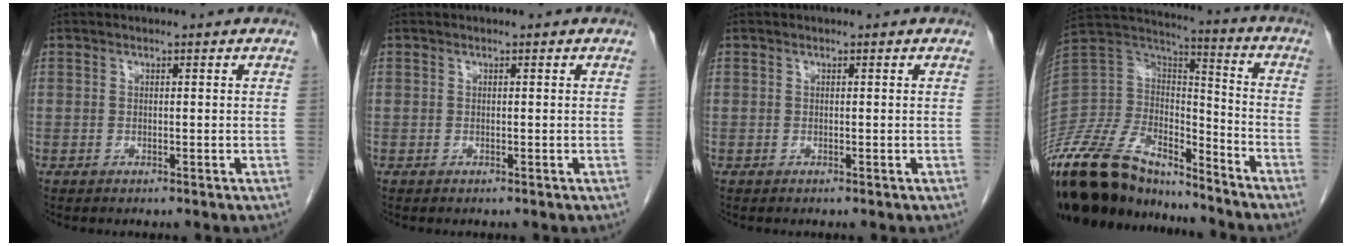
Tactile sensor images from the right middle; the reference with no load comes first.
{"total": 0.0}
{"total": 0.0}
{"total": 26.4, "force": [-21.9, 8.5, 12.1], "torque": [-0.292, -0.017, -0.390]}